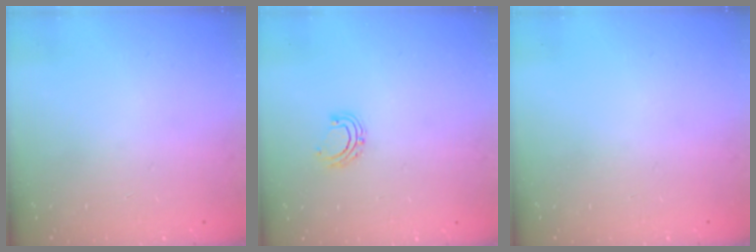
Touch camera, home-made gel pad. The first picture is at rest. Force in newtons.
{"total": 5.5, "press": 5.4, "slide": 1.1}
{"total": 0.0}